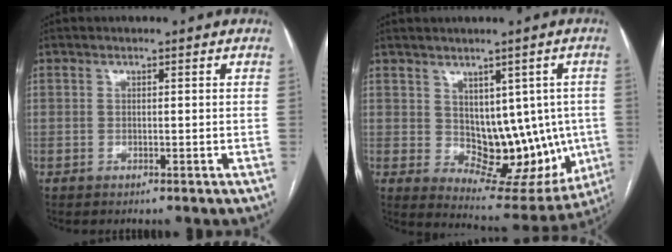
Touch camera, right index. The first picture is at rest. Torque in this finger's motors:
{"motor_torque": [0.47, 0.02, 0.17, 0.03]}